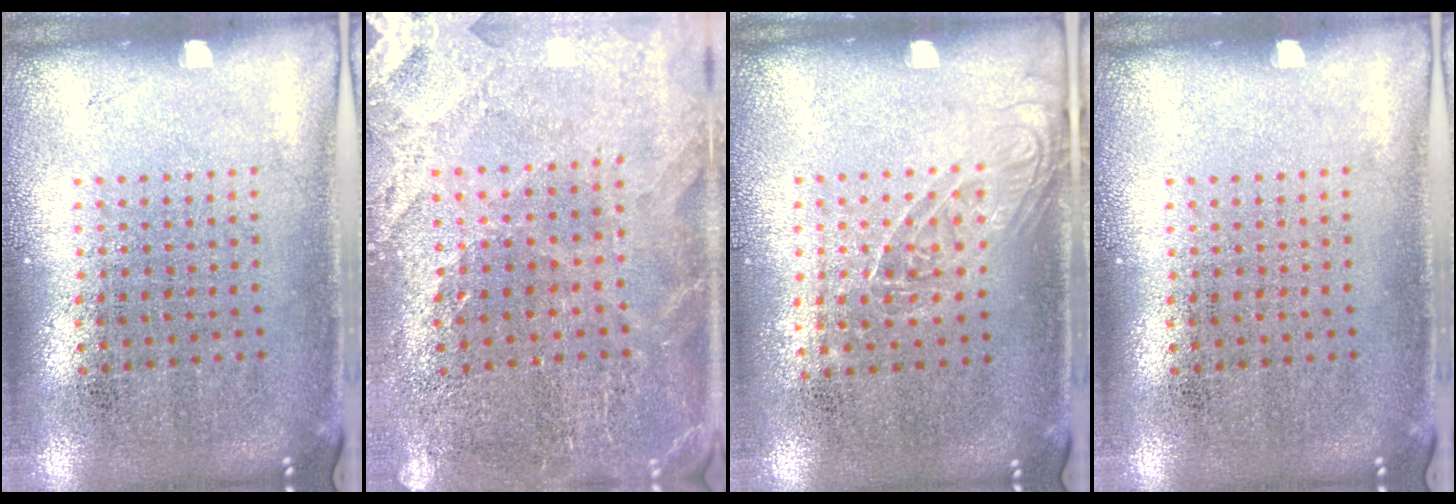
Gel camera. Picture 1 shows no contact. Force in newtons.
{"total": 1.0, "press": 1.0, "slide": 0.1}
{"total": 1.2, "press": 1.1, "slide": 0.7}
{"total": 0.0}